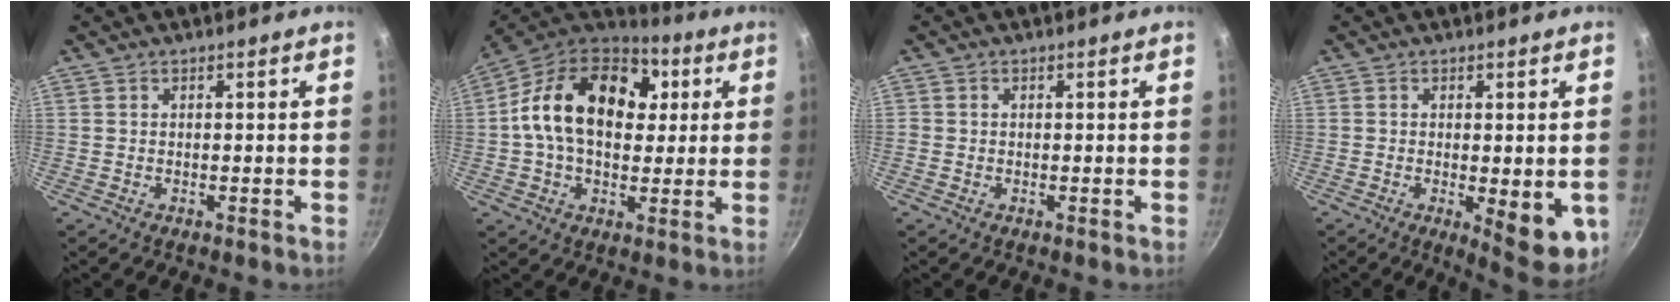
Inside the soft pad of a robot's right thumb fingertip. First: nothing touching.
{"total": 22.0, "force": [4.1, 15.0, 15.5], "torque": [-0.234, 0.020, 0.051]}
{"total": 0.6, "force": [-0.1, 0.5, 0.1], "torque": [-0.001, 0.001, -0.003]}
{"total": 9.3, "force": [-1.7, 3.1, 8.6], "torque": [-0.096, -0.009, -0.013]}